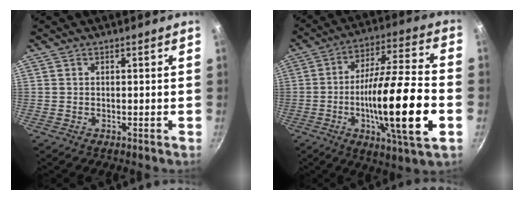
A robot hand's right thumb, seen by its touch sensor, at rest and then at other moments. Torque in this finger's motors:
{"motor_torque": [2.55, 2.46, 2.39, -0.29, 0.66]}